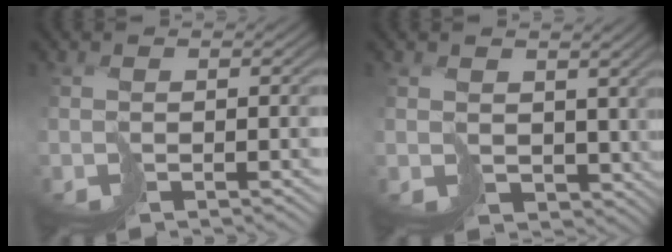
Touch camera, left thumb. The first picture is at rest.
{"total": 5.0, "force": [1.2, 4.0, 2.8], "torque": [-0.076, -0.017, 0.024]}